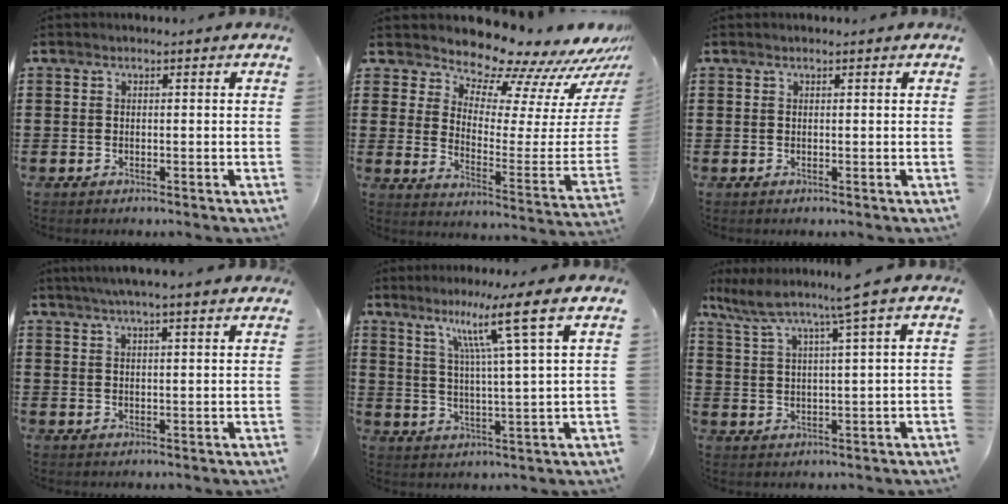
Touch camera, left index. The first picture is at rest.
{"total": 10.2, "force": [9.9, 1.5, 2.2], "torque": [-0.046, -0.108, 0.163]}
{"total": 0.0}
{"total": 4.1, "force": [3.6, -0.4, 2.0], "torque": [-0.049, -0.004, 0.064]}
{"total": 10.1, "force": [6.0, -0.8, 8.0], "torque": [-0.149, -0.021, 0.089]}
{"total": 5.9, "force": [4.3, -0.9, 3.9], "torque": [-0.097, -0.029, 0.067]}